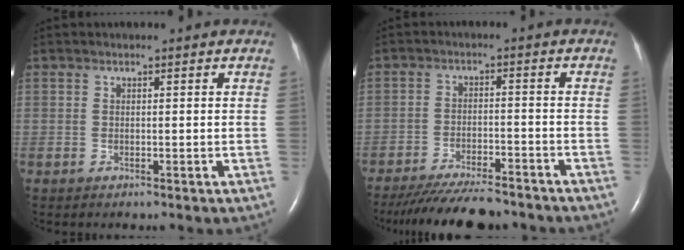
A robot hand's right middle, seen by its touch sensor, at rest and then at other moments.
{"total": 13.3, "force": [-11.9, 2.1, 5.5], "torque": [-0.093, -0.017, -0.175]}